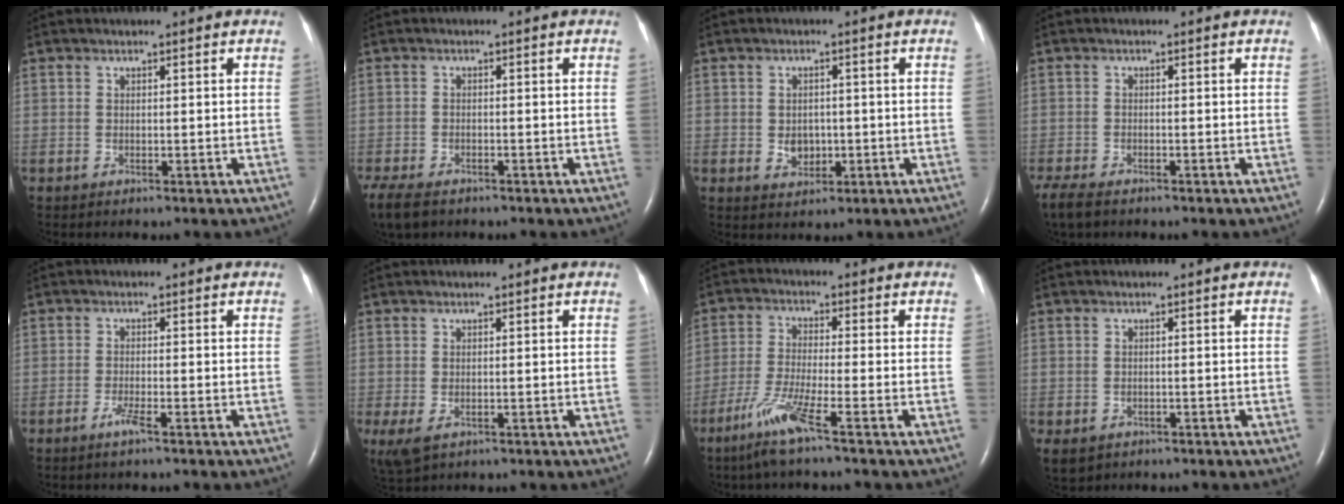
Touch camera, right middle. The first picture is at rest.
{"total": 7.5, "force": [-5.5, 3.4, 3.9], "torque": [-0.088, -0.014, -0.088]}
{"total": 3.1, "force": [-0.4, 2.4, 1.8], "torque": [-0.028, 0.005, 0.001]}
{"total": 4.9, "force": [-3.9, 1.6, 2.5], "torque": [-0.055, -0.013, -0.065]}
{"total": 2.1, "force": [-1.4, -0.1, 1.6], "torque": [-0.040, -0.004, -0.030]}
{"total": 3.5, "force": [-1.2, 1.8, 2.8], "torque": [-0.059, -0.013, -0.012]}
{"total": 7.1, "force": [-4.4, -0.8, 5.5], "torque": [-0.117, -0.022, -0.093]}
{"total": 4.1, "force": [-2.2, 3.1, 1.7], "torque": [-0.036, -0.002, -0.027]}